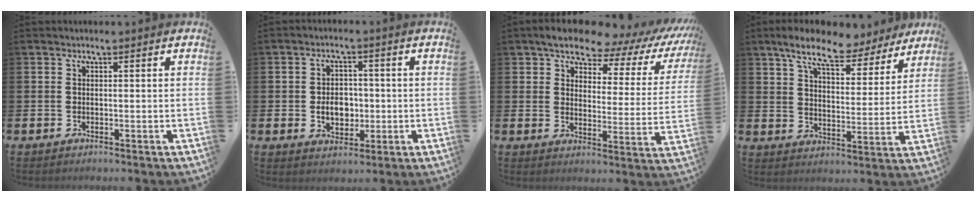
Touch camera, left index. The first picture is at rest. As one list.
[{"total": 4.4, "force": [-0.5, 3.5, 2.7], "torque": [-0.030, -0.002, -0.019]}, {"total": 7.0, "force": [6.1, 2.7, 2.3], "torque": [-0.049, -0.052, 0.094]}, {"total": 9.3, "force": [8.0, 2.6, 3.9], "torque": [-0.094, -0.040, 0.137]}]